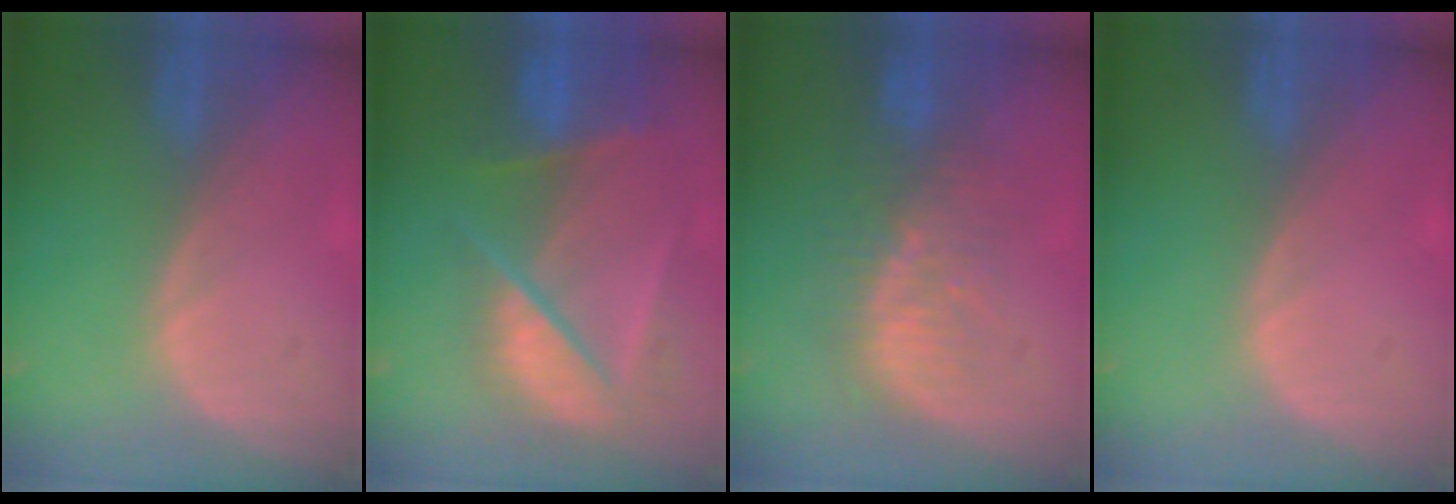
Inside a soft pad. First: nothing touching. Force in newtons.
{"total": 9.8, "press": 8.2, "slide": 5.3}
{"total": 8.2, "press": 7.6, "slide": 3.1}
{"total": 0.0}